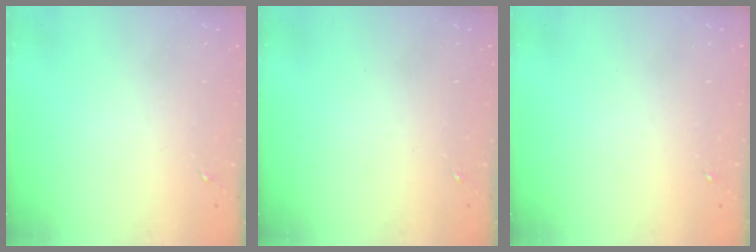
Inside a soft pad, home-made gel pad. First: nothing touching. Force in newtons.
{"total": 0.0}
{"total": 0.0}